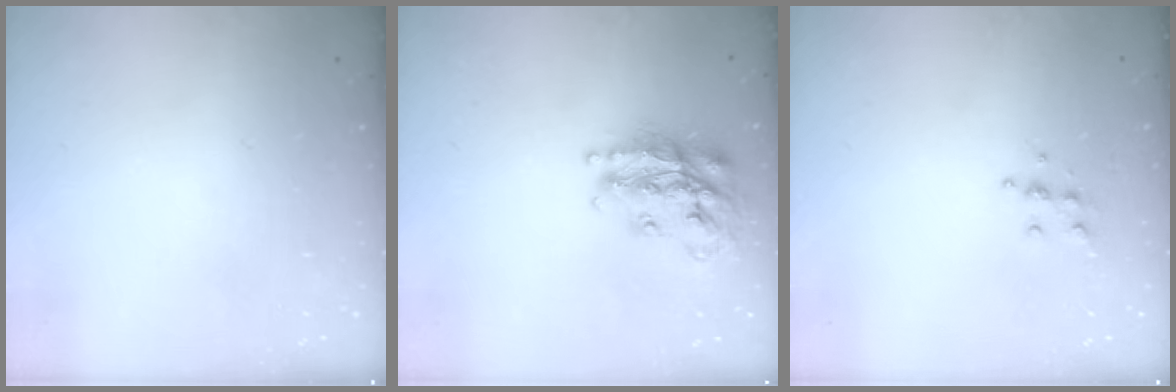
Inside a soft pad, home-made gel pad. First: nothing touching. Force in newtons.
{"total": 18.0, "press": 17.9, "slide": 1.6}
{"total": 5.1, "press": 5.1, "slide": 0.5}